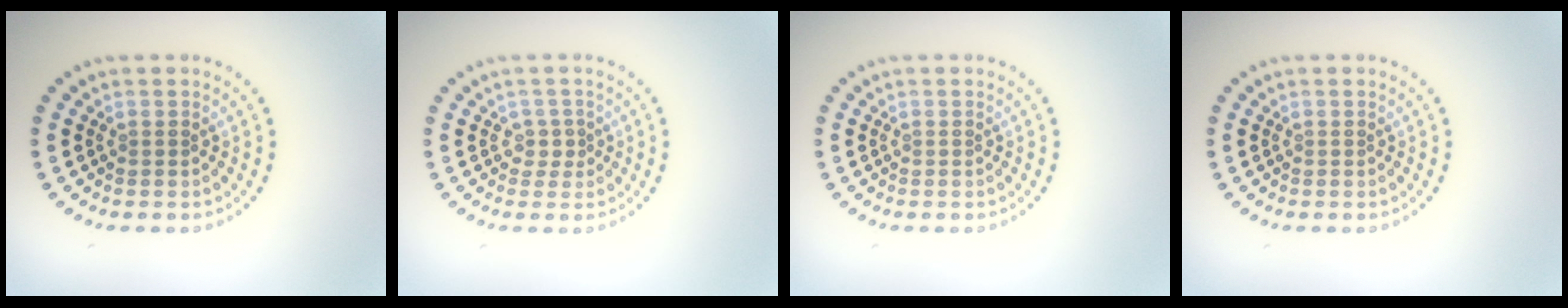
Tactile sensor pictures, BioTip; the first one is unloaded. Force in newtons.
{"total": 1.3, "press": 0.8, "slide": 0.9}
{"total": 0.0}
{"total": 0.0}